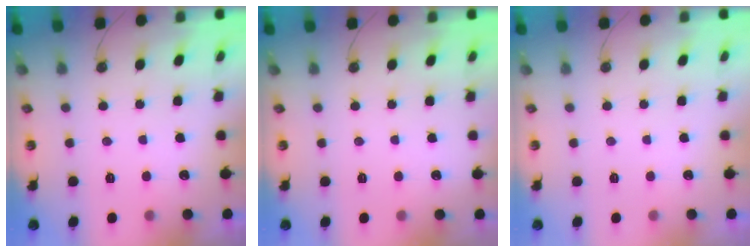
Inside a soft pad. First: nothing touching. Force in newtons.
{"total": 0.0}
{"total": 0.0}